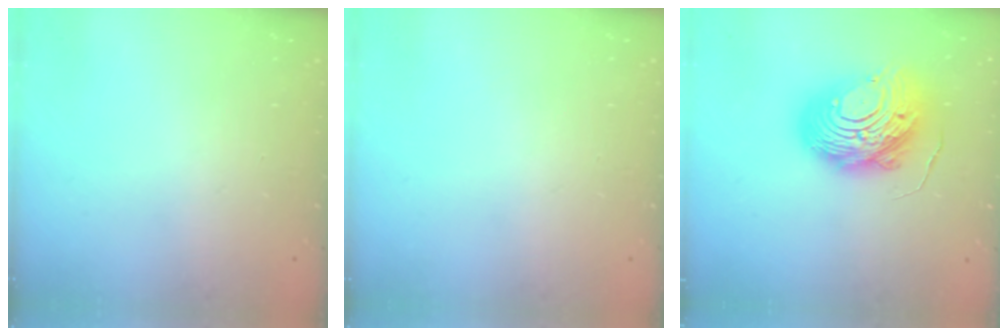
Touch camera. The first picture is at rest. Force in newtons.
{"total": 0.0}
{"total": 15.4, "press": 15.3, "slide": 1.4}